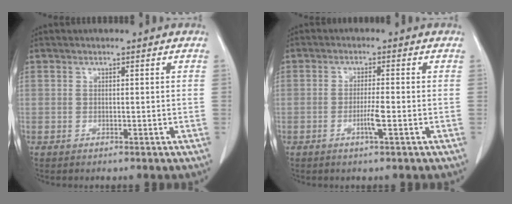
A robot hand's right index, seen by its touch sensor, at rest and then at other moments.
{"total": 1.9, "force": [-0.8, -0.3, 1.7], "torque": [-0.033, -0.002, -0.015]}